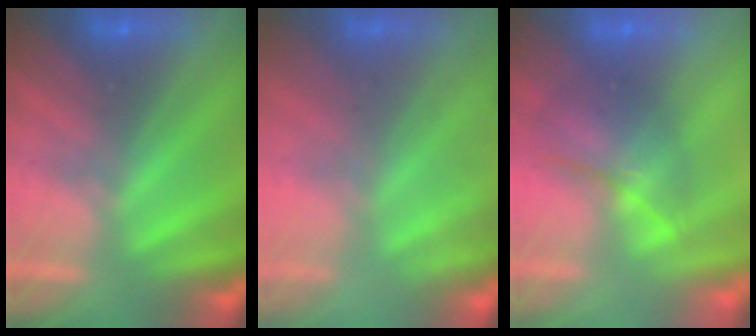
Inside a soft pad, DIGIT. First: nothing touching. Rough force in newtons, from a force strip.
{"total": 2.2}
{"total": 2.3}